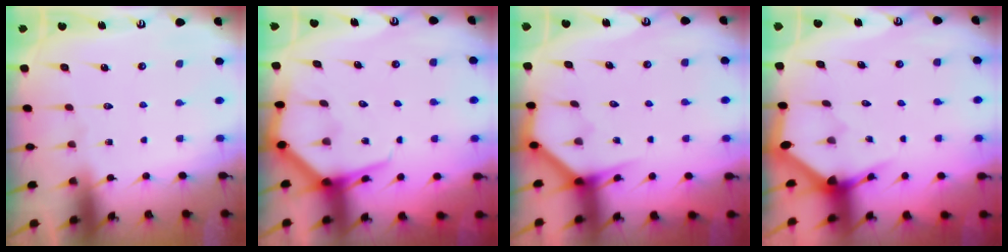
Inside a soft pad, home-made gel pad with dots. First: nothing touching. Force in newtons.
{"total": 6.4, "press": 6.4, "slide": 0.7}
{"total": 3.7, "press": 3.7, "slide": 0.2}
{"total": 3.4, "press": 3.4, "slide": 0.1}